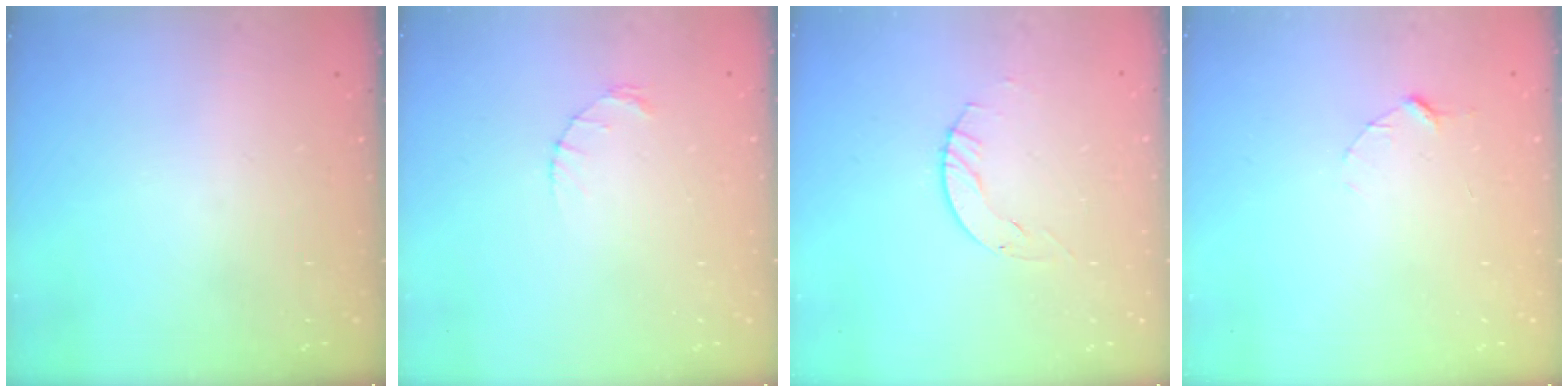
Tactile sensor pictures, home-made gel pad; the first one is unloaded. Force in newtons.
{"total": 1.2, "press": 1.1, "slide": 0.2}
{"total": 2.9, "press": 2.9, "slide": 0.4}
{"total": 2.9, "press": 2.9, "slide": 0.3}